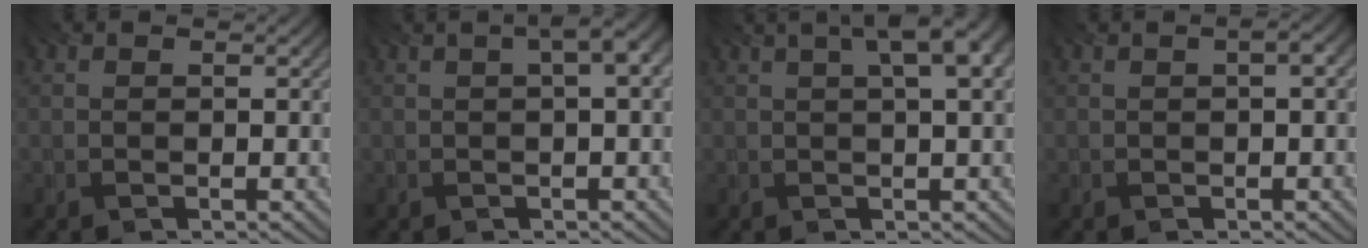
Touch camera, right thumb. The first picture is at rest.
{"total": 3.2, "force": [0.7, 0.4, 3.1], "torque": [-0.045, 0.008, 0.011]}
{"total": 6.6, "force": [2.5, 1.4, 5.9], "torque": [-0.086, 0.020, 0.042]}
{"total": 1.4, "force": [0.2, 0.0, 1.4], "torque": [-0.017, 0.004, 0.003]}